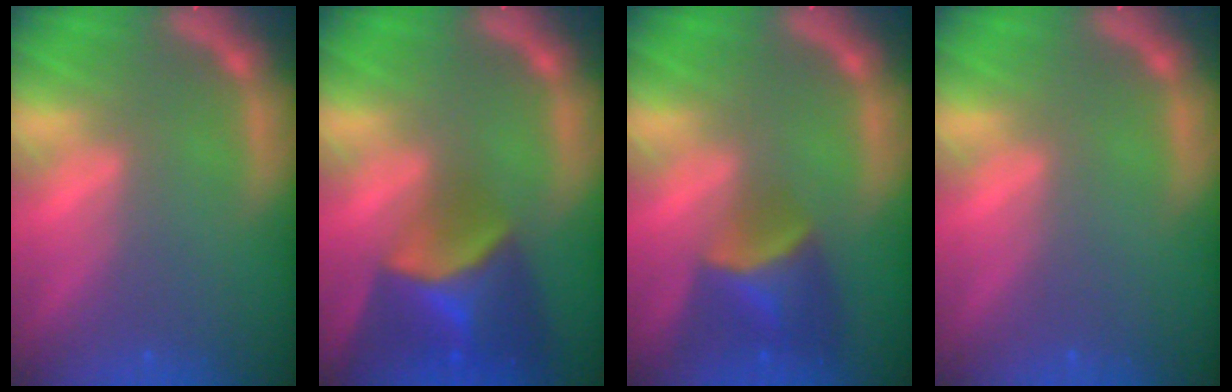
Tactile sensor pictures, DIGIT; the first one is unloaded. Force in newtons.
{"total": 8.4}
{"total": 5.5}
{"total": 0.0}